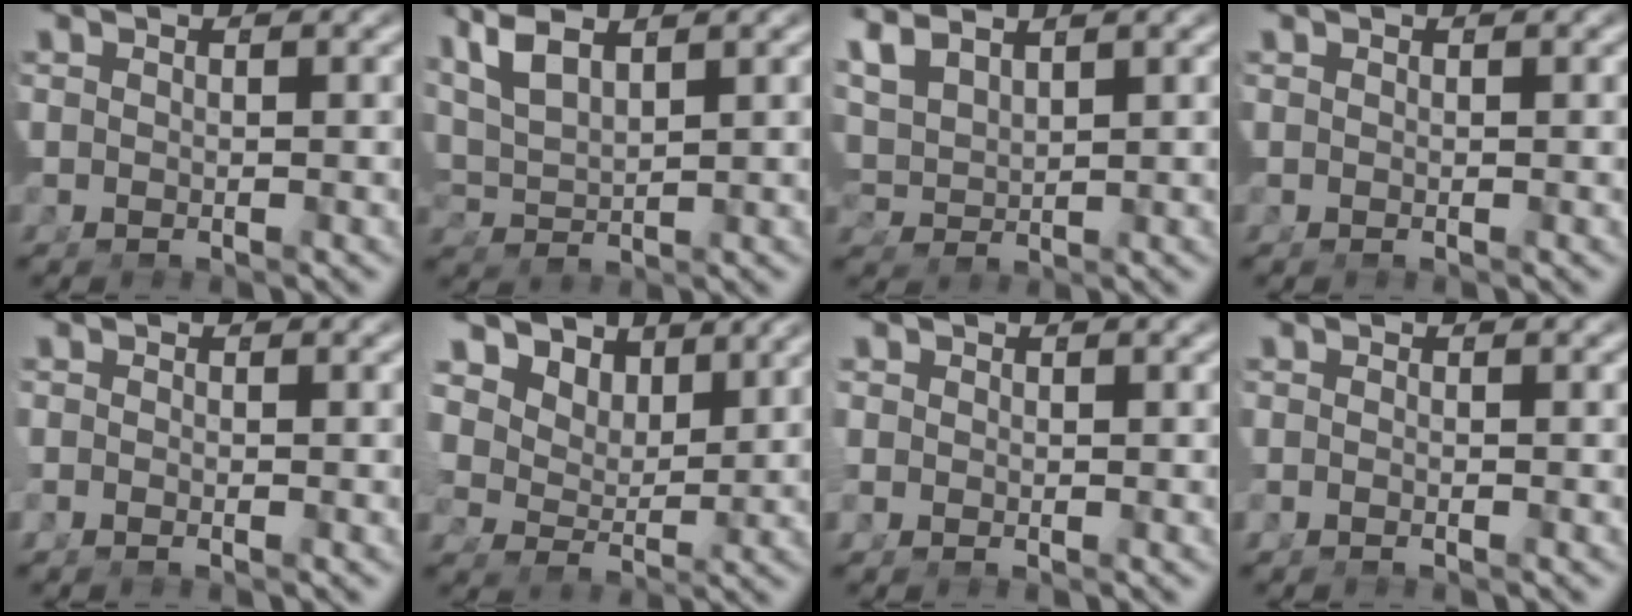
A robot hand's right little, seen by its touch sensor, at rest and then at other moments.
{"total": 6.1, "force": [2.3, 4.3, 3.7], "torque": [-0.104, -0.005, 0.042]}
{"total": 4.4, "force": [1.9, 3.2, 2.4], "torque": [-0.077, -0.007, 0.042]}
{"total": 0.0}
{"total": 1.8, "force": [-0.9, 1.3, 0.9], "torque": [-0.032, -0.006, -0.018]}
{"total": 9.3, "force": [3.8, 6.9, 4.9], "torque": [-0.112, -0.012, 0.057]}
{"total": 2.6, "force": [-0.6, 2.4, 0.9], "torque": [-0.041, -0.013, -0.009]}
{"total": 1.7, "force": [-1.0, 1.1, 0.8], "torque": [-0.029, -0.005, -0.020]}